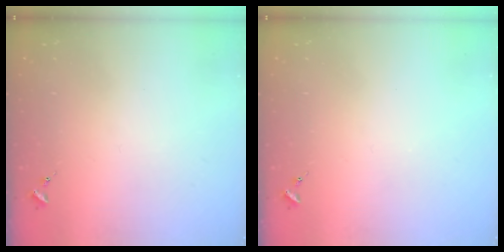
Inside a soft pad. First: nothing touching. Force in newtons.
{"total": 0.0}